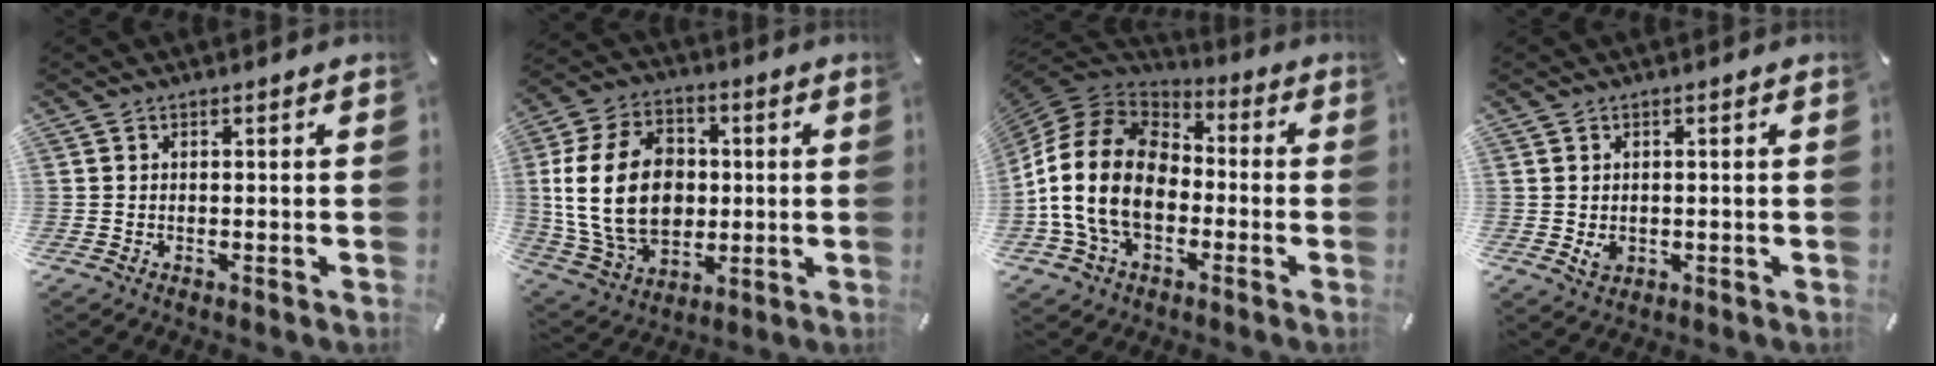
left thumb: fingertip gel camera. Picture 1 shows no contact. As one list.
[{"total": 20.5, "force": [0.8, 15.4, 13.6], "torque": [-0.290, 0.004, 0.014]}, {"total": 18.4, "force": [-3.7, 13.5, 12.0], "torque": [-0.270, 0.027, -0.072]}, {"total": 2.9, "force": [-0.2, 2.5, 1.5], "torque": [-0.016, -0.005, -0.007]}]